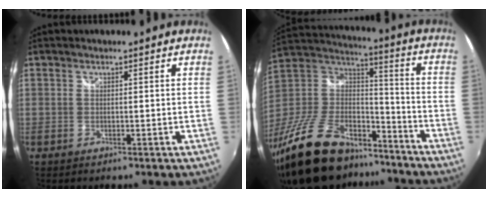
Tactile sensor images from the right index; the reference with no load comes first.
{"total": 33.1, "force": [-23.1, 15.9, 17.6], "torque": [-0.376, 0.009, -0.362]}